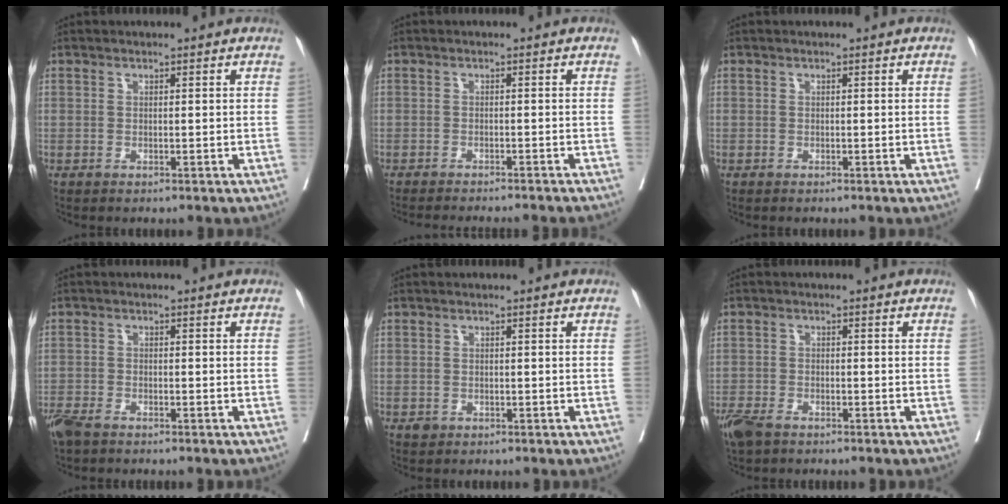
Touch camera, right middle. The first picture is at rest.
{"total": 11.0, "force": [-10.1, 0.2, 4.3], "torque": [-0.035, -0.021, -0.126]}
{"total": 0.0}
{"total": 4.5, "force": [-3.5, 1.6, 2.3], "torque": [-0.048, -0.009, -0.067]}
{"total": 0.9, "force": [-0.4, 0.7, 0.2], "torque": [-0.002, 0.002, -0.004]}
{"total": 5.3, "force": [-3.9, 2.1, 2.8], "torque": [-0.055, -0.010, -0.071]}